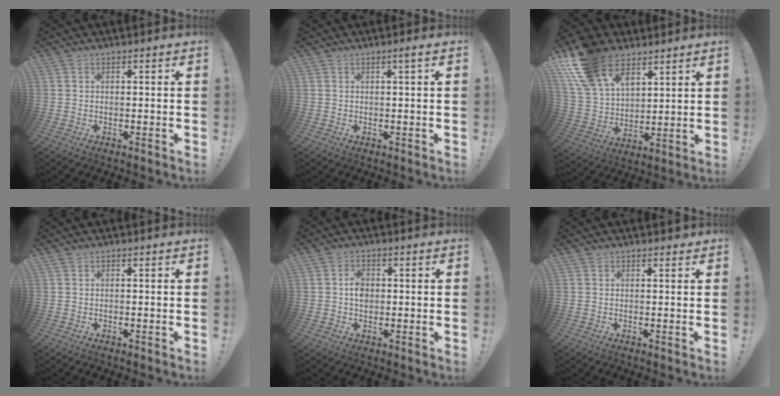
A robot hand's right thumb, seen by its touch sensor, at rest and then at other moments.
{"total": 1.8, "force": [0.5, -0.2, 1.7], "torque": [-0.025, -0.002, 0.004]}
{"total": 19.8, "force": [11.5, 12.1, 10.5], "torque": [-0.209, -0.057, 0.216]}
{"total": 0.0}
{"total": 4.3, "force": [-0.1, 3.4, 2.7], "torque": [-0.031, 0.002, -0.005]}
{"total": 0.7, "force": [0.5, 0.4, 0.1], "torque": [0.013, -0.007, 0.007]}